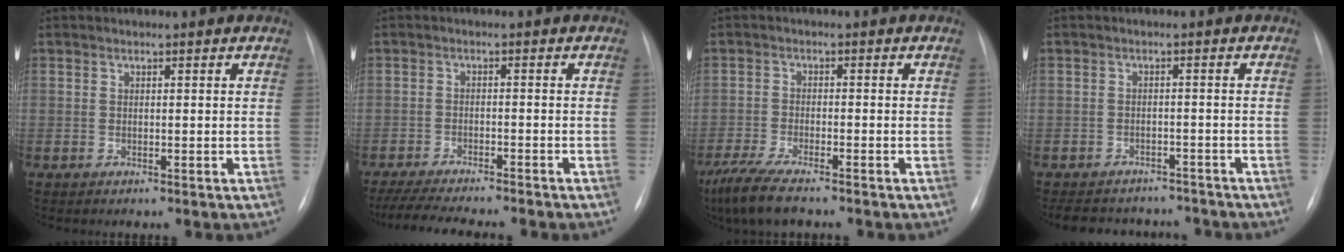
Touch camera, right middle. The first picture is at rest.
{"total": 12.1, "force": [-10.6, 1.2, 5.7], "torque": [-0.083, -0.014, -0.154]}
{"total": 7.5, "force": [-5.8, 1.1, 4.6], "torque": [-0.091, -0.022, -0.100]}
{"total": 11.0, "force": [-9.8, 4.5, 2.3], "torque": [-0.038, 0.015, -0.118]}